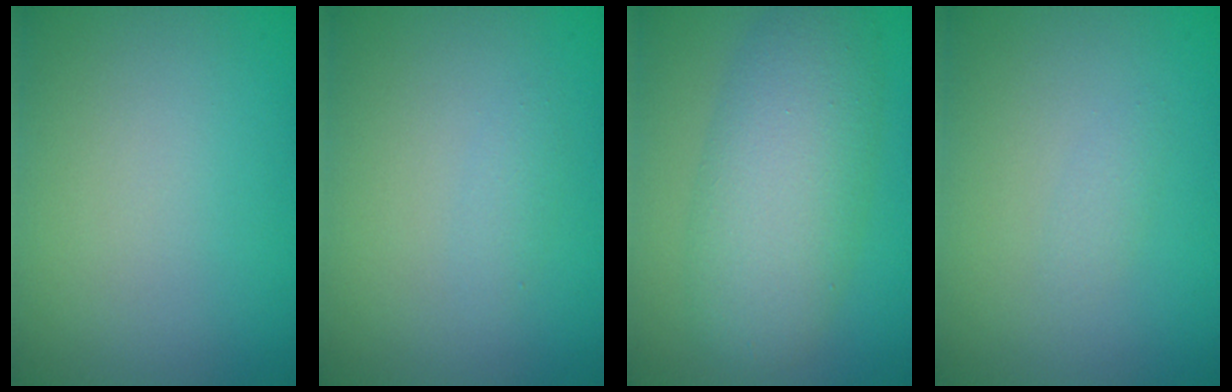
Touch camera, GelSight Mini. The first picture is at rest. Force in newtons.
{"total": 0.9, "press": 0.9, "slide": 0.1}
{"total": 7.3, "press": 7.3, "slide": 0.2}
{"total": 0.9, "press": 0.9, "slide": 0.1}